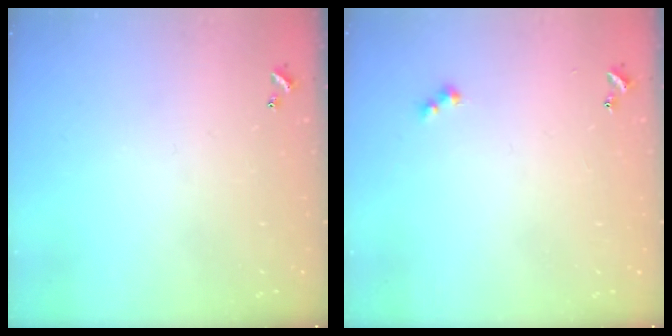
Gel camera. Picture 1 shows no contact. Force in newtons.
{"total": 2.4, "press": 2.4, "slide": 0.5}